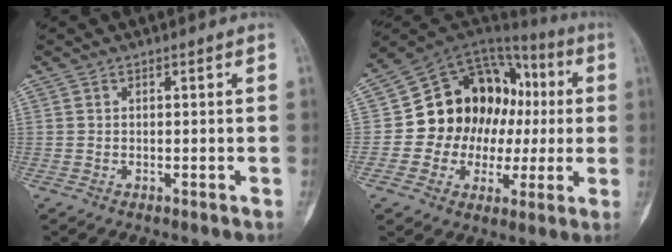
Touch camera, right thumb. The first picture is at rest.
{"total": 19.4, "force": [0.7, 15.3, 11.9], "torque": [-0.118, 0.052, 0.022]}